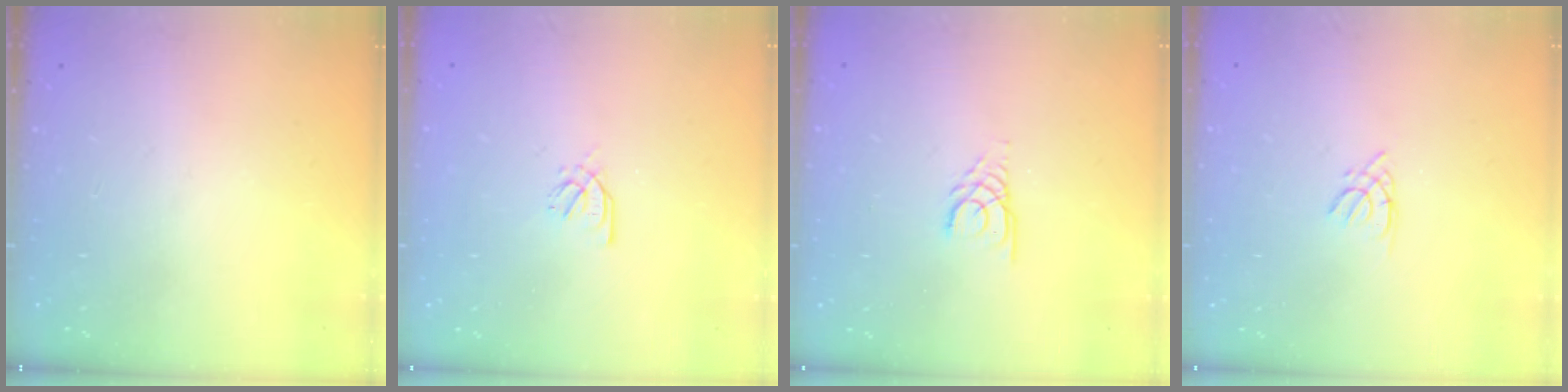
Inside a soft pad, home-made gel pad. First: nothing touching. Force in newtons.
{"total": 1.7, "press": 1.6, "slide": 0.5}
{"total": 3.0, "press": 2.9, "slide": 0.3}
{"total": 1.7, "press": 1.7, "slide": 0.3}